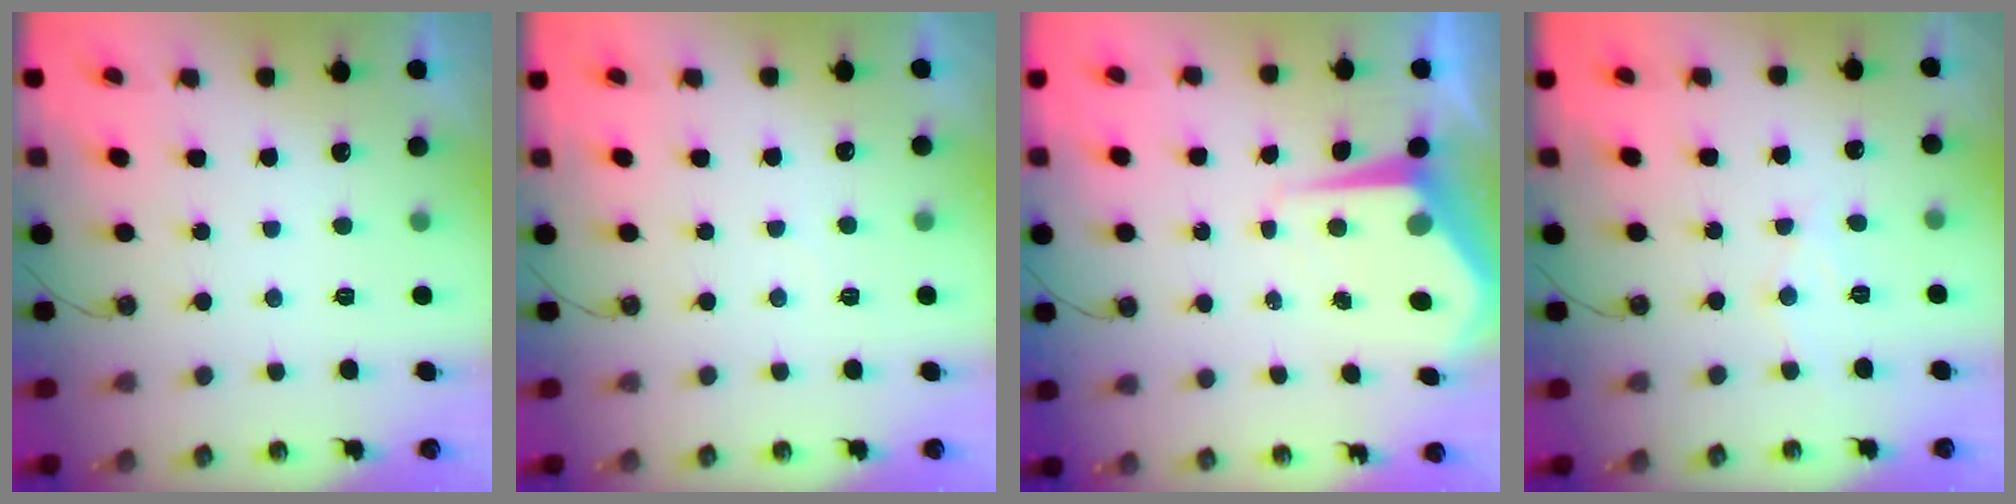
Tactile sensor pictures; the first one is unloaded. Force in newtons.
{"total": 2.9, "press": 2.9, "slide": 0.5}
{"total": 7.4, "press": 7.4, "slide": 0.6}
{"total": 7.0, "press": 7.0, "slide": 0.4}